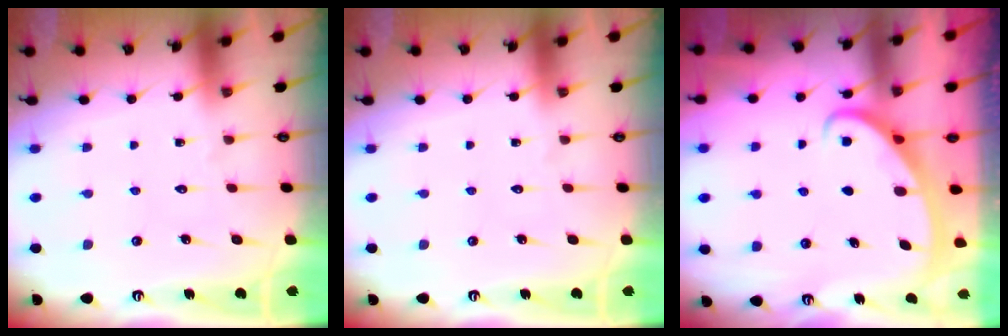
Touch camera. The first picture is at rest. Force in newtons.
{"total": 0.0}
{"total": 2.7, "press": 2.7, "slide": 0.3}